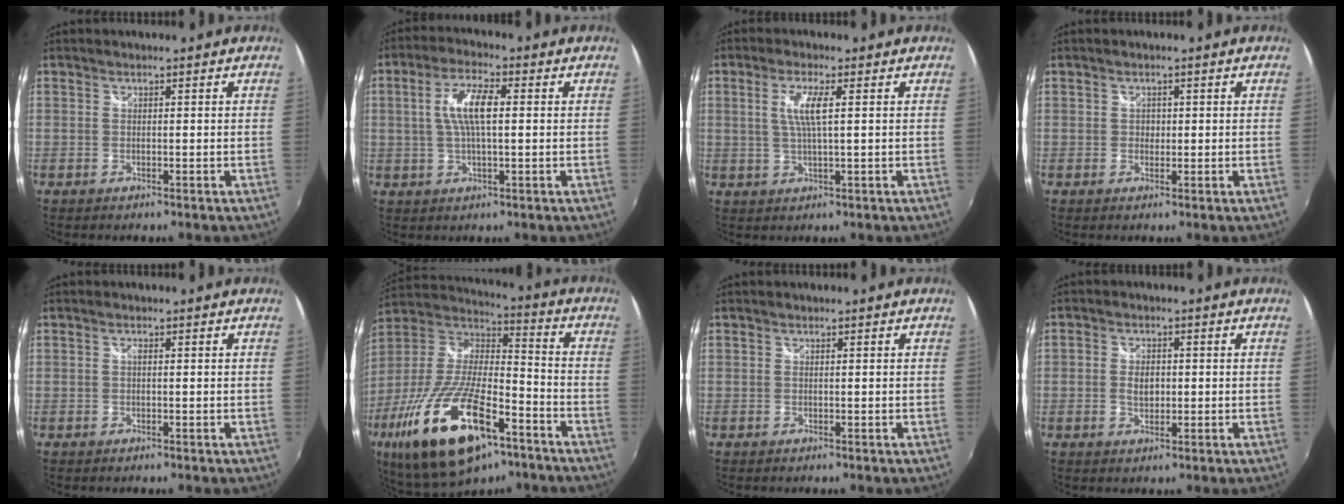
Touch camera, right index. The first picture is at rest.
{"total": 7.8, "force": [1.0, 2.4, 7.4], "torque": [-0.145, 0.009, 0.020]}
{"total": 5.1, "force": [1.1, 0.5, 5.0], "torque": [-0.098, -0.003, 0.022]}
{"total": 1.3, "force": [-0.1, 1.3, 0.3], "torque": [0.000, 0.000, -0.003]}
{"total": 0.6, "force": [0.0, 0.2, 0.5], "torque": [-0.010, 0.003, -0.002]}
{"total": 27.0, "force": [-14.3, 10.5, 20.3], "torque": [-0.405, -0.046, -0.247]}
{"total": 0.0}
{"total": 3.4, "force": [-0.4, 2.3, 2.5], "torque": [-0.046, 0.003, -0.009]}